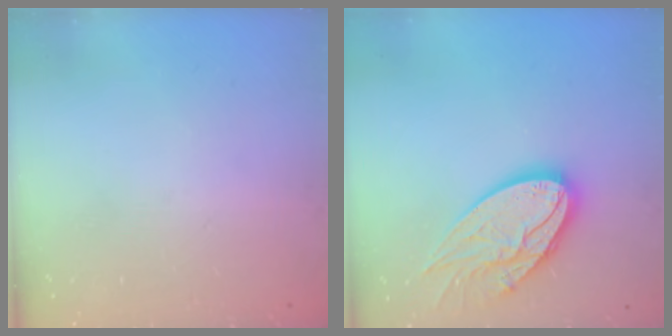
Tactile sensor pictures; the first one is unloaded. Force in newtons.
{"total": 19.3, "press": 19.2, "slide": 1.8}